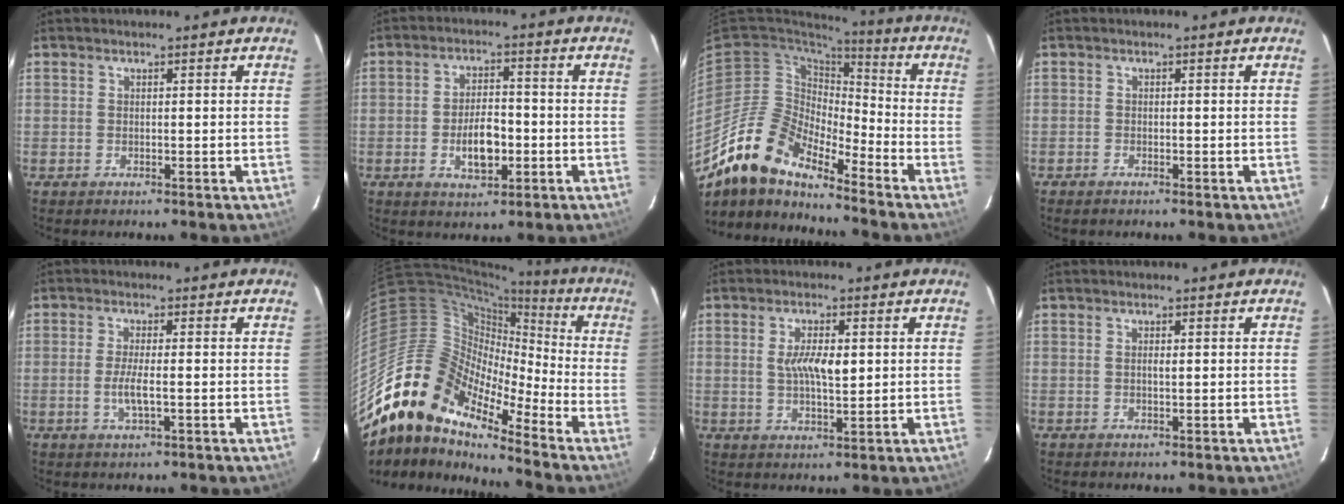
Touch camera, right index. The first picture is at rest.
{"total": 7.5, "force": [-2.3, 3.8, 6.1], "torque": [-0.113, 0.008, -0.032]}
{"total": 15.3, "force": [-12.9, 4.5, 6.8], "torque": [-0.118, -0.009, -0.258]}
{"total": 0.7, "force": [-0.6, 0.2, 0.1], "torque": [-0.006, -0.001, -0.014]}
{"total": 3.0, "force": [-1.0, 0.3, 2.8], "torque": [-0.055, -0.003, -0.018]}
{"total": 16.5, "force": [-12.7, 6.2, 8.5], "torque": [-0.124, -0.008, -0.259]}
{"total": 5.5, "force": [0.7, 2.0, 5.1], "torque": [-0.091, 0.002, 0.014]}
{"total": 0.8, "force": [0.0, 0.1, 0.8], "torque": [-0.014, 0.003, -0.001]}